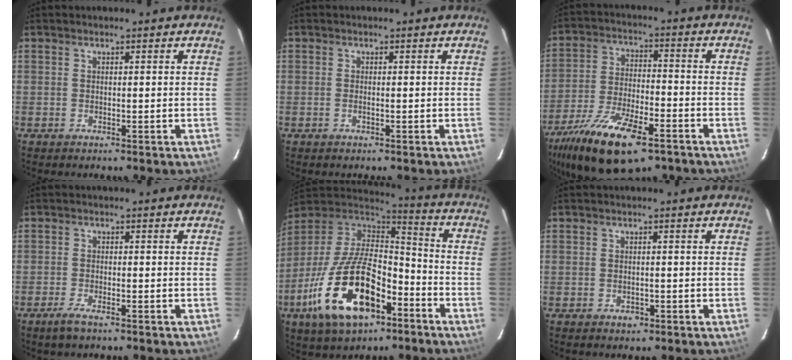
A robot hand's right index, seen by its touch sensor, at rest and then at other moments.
{"total": 0.7, "force": [-0.3, 0.0, 0.6], "torque": [-0.011, 0.000, -0.007]}
{"total": 19.2, "force": [-12.2, 7.1, 12.9], "torque": [-0.260, -0.043, -0.212]}
{"total": 3.3, "force": [-2.4, 0.8, 2.1], "torque": [-0.057, -0.005, -0.048]}
{"total": 23.6, "force": [-11.1, 11.3, 17.5], "torque": [-0.361, -0.027, -0.188]}
{"total": 1.6, "force": [-0.9, 1.2, 0.5], "torque": [-0.008, 0.000, -0.009]}